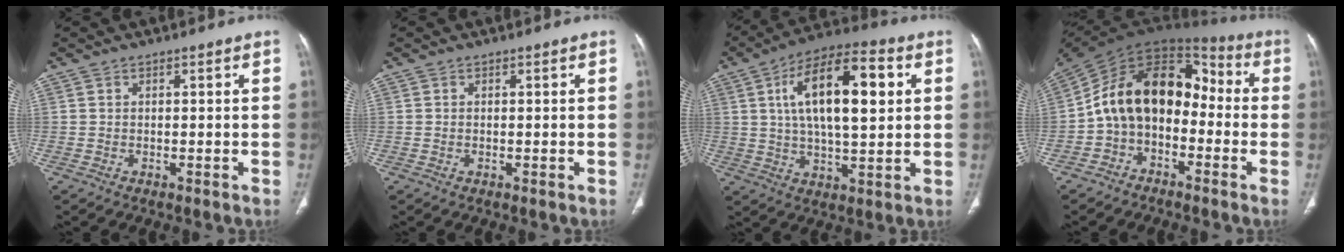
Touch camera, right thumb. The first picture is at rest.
{"total": 0.0}
{"total": 18.1, "force": [4.5, 7.4, 15.9], "torque": [-0.255, 0.009, 0.070]}
{"total": 16.0, "force": [-2.5, 11.1, 11.3], "torque": [-0.161, 0.083, -0.056]}